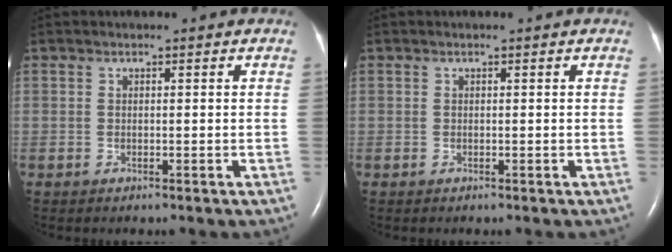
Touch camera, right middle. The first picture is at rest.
{"total": 0.0}